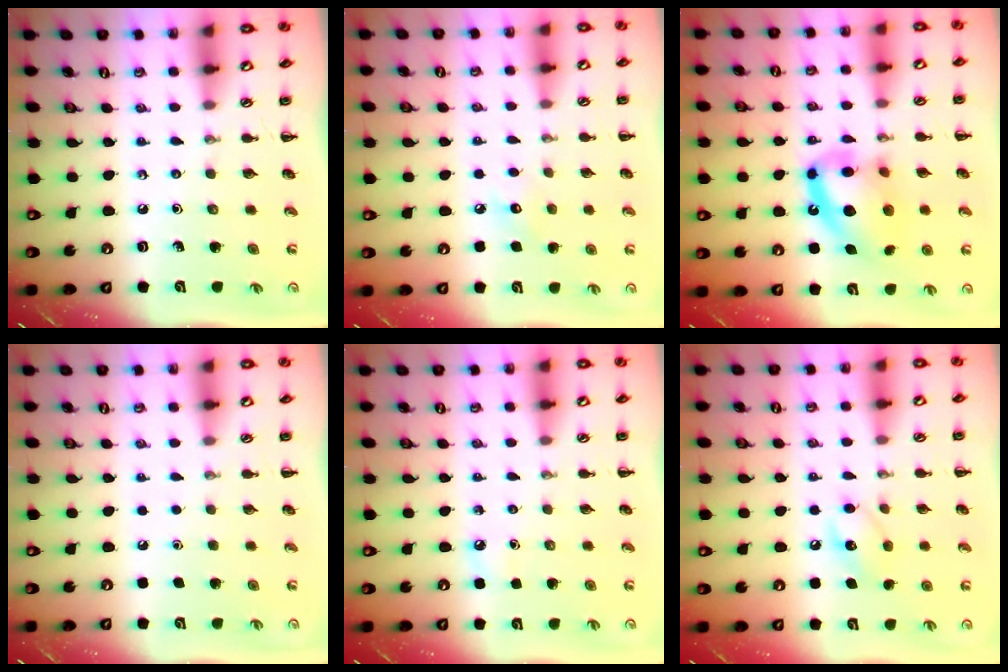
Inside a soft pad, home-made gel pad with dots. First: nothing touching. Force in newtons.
{"total": 6.7, "press": 6.5, "slide": 1.7}
{"total": 15.4, "press": 15.1, "slide": 3.2}
{"total": 1.6, "press": 1.6, "slide": 0.1}
{"total": 2.8, "press": 2.6, "slide": 1.0}
{"total": 8.8, "press": 8.7, "slide": 1.4}